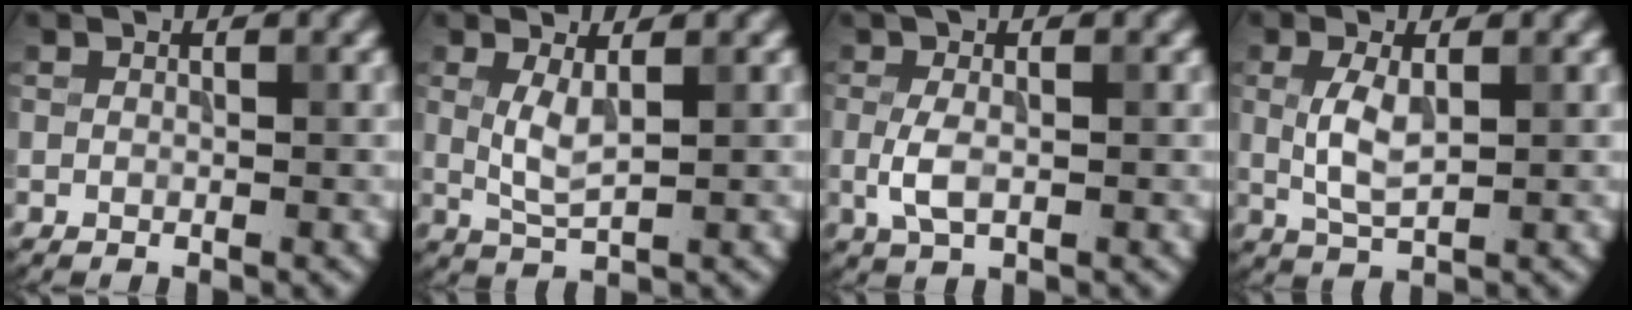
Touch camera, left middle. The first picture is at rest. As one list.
[{"total": 2.5, "force": [0.6, 0.7, 2.3], "torque": [-0.054, -0.004, 0.016]}, {"total": 3.1, "force": [0.0, 1.3, 2.8], "torque": [-0.069, 0.001, -0.003]}, {"total": 3.1, "force": [0.4, 1.3, 2.8], "torque": [-0.068, 0.000, 0.009]}]